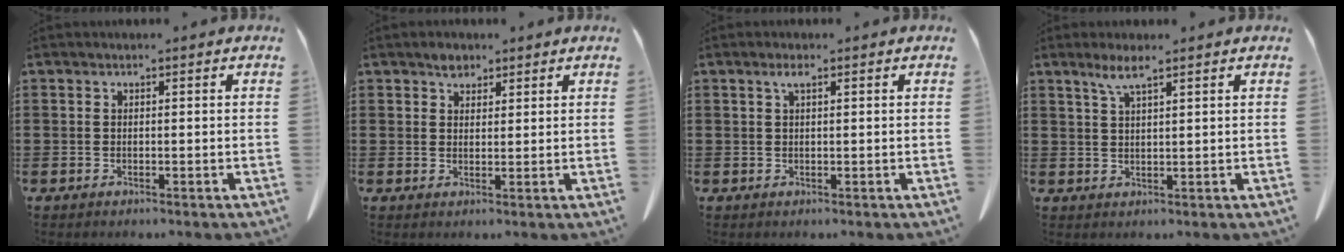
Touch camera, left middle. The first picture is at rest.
{"total": 2.2, "force": [1.8, 1.1, 0.7], "torque": [-0.009, -0.002, 0.034]}
{"total": 2.4, "force": [1.1, 0.6, 2.1], "torque": [-0.044, 0.005, 0.018]}
{"total": 3.4, "force": [2.3, 0.3, 2.5], "torque": [-0.056, 0.001, 0.040]}